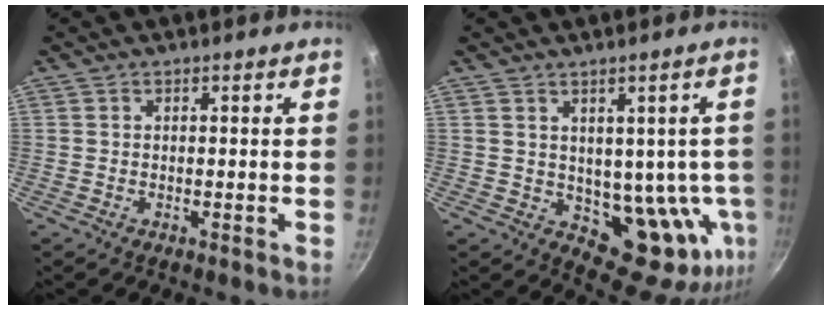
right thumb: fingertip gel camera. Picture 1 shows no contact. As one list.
[{"total": 13.2, "force": [0.0, 8.1, 10.4], "torque": [-0.077, -0.025, 0.018]}]